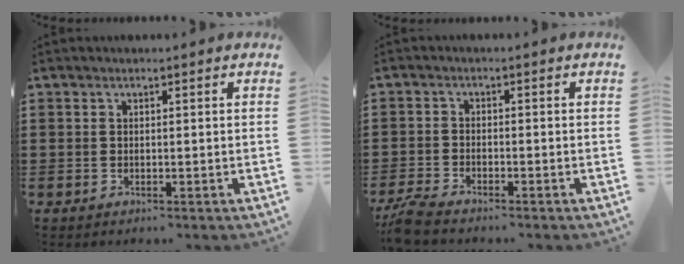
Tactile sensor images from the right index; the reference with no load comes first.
{"total": 3.1, "force": [-3.0, 0.1, 0.8], "torque": [-0.034, -0.007, -0.066]}